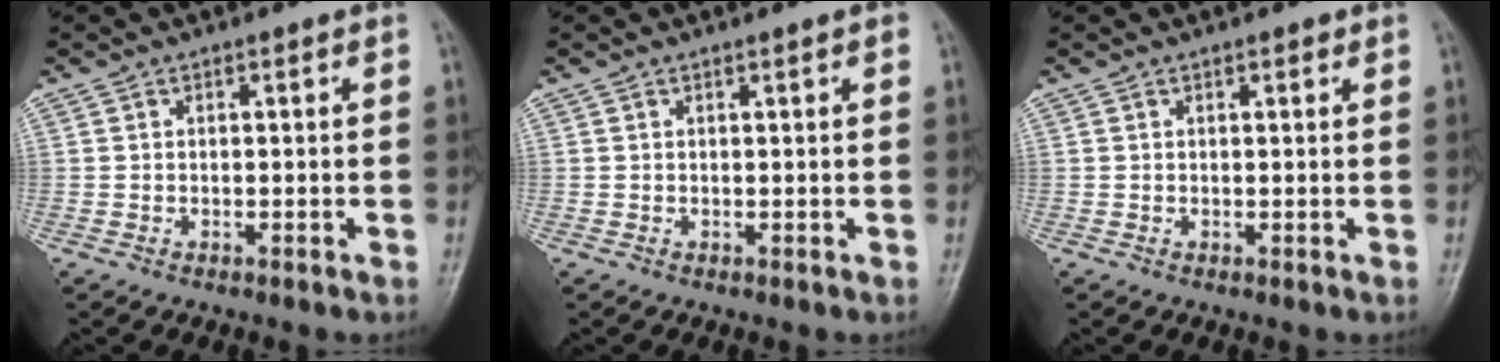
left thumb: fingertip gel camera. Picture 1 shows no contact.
{"total": 0.8, "force": [0.5, 0.1, 0.7], "torque": [-0.010, 0.000, 0.004]}
{"total": 0.9, "force": [0.6, 0.3, 0.6], "torque": [-0.008, -0.001, 0.007]}